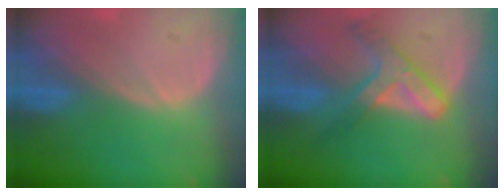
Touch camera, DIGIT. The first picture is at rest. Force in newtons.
{"total": 6.9, "press": 5.9, "slide": 3.5}